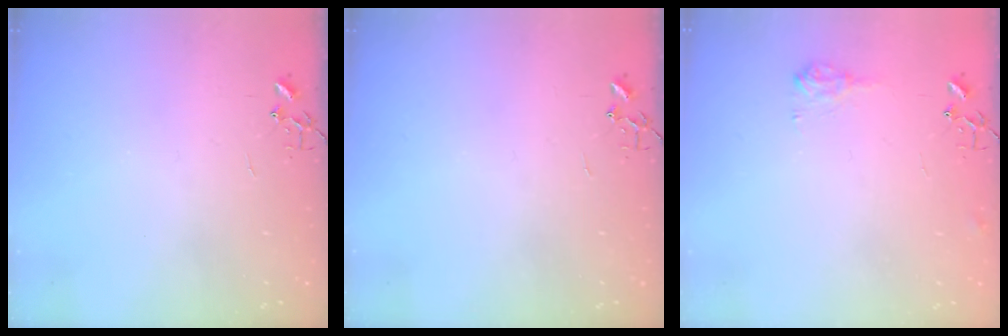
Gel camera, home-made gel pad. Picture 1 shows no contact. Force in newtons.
{"total": 0.0}
{"total": 7.7, "press": 7.7, "slide": 0.1}